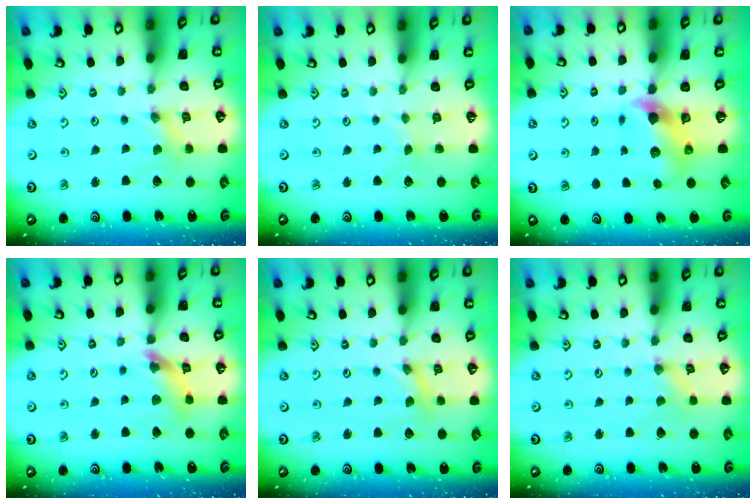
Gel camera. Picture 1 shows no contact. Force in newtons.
{"total": 1.0, "press": 0.9, "slide": 0.2}
{"total": 7.0, "press": 6.9, "slide": 1.0}
{"total": 9.2, "press": 9.2, "slide": 0.8}
{"total": 0.8, "press": 0.8, "slide": 0.1}
{"total": 0.9, "press": 0.9, "slide": 0.2}